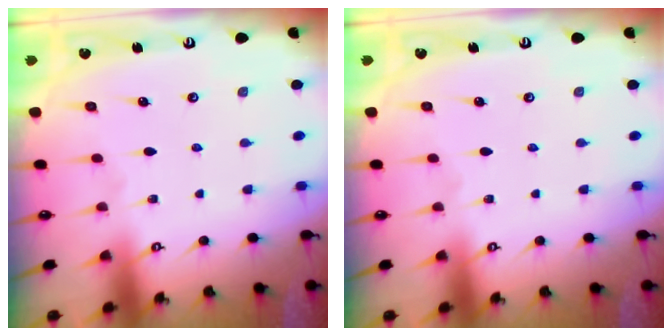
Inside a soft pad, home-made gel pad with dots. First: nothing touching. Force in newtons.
{"total": 0.0}